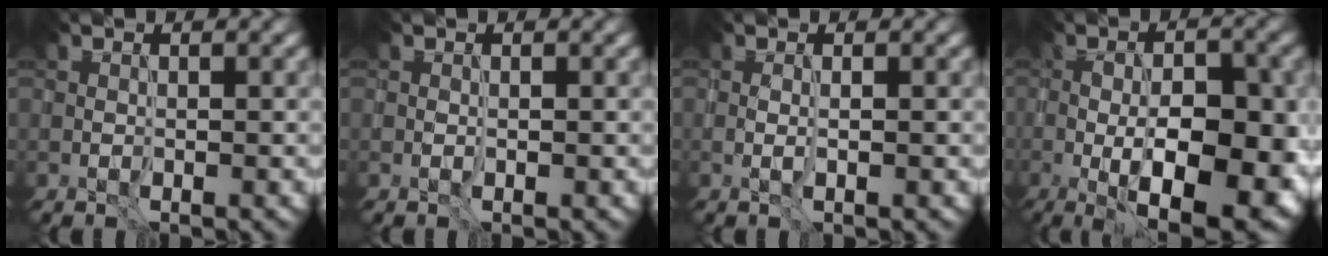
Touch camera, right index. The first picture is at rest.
{"total": 0.0}
{"total": 0.6, "force": [0.2, -0.1, 0.6], "torque": [-0.011, 0.001, 0.002]}
{"total": 12.3, "force": [-3.2, 4.9, 10.7], "torque": [-0.127, 0.000, -0.041]}